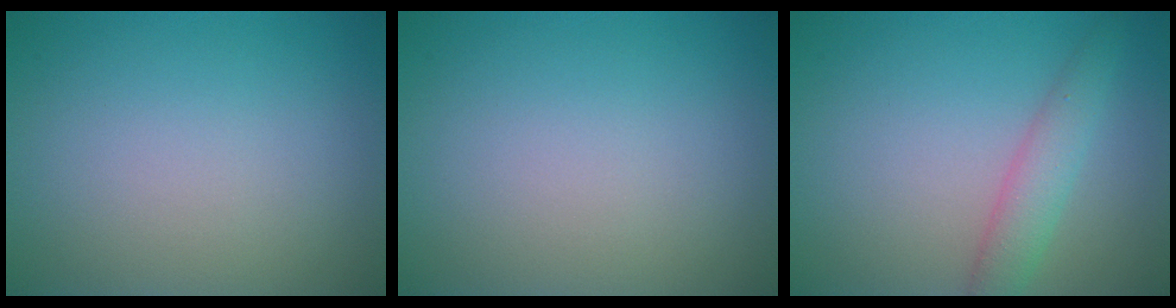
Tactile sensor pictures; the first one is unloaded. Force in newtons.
{"total": 0.0}
{"total": 2.8, "press": 2.8, "slide": 0.1}